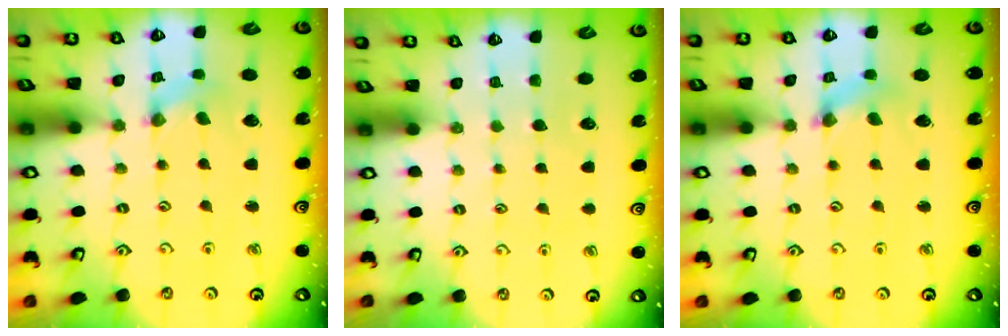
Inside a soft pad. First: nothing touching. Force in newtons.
{"total": 0.0}
{"total": 2.7, "press": 2.7, "slide": 0.2}